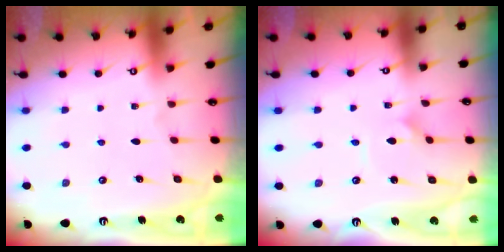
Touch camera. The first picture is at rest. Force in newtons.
{"total": 1.5, "press": 1.5, "slide": 0.0}